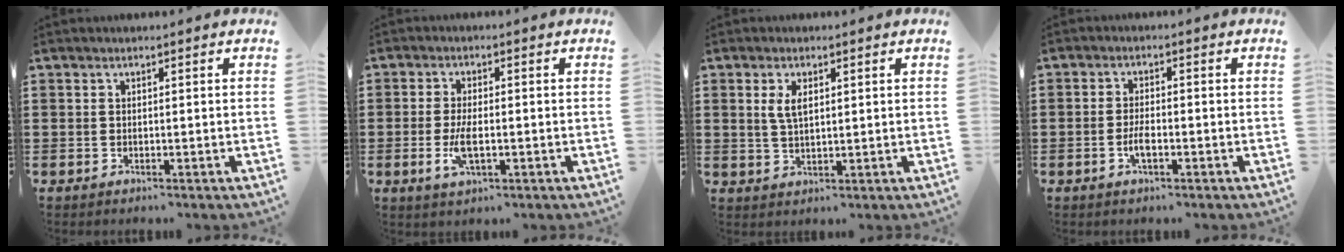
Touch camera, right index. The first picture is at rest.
{"total": 4.4, "force": [-0.9, 1.6, 4.0], "torque": [-0.088, -0.002, -0.021]}
{"total": 3.3, "force": [1.1, 1.4, 2.8], "torque": [-0.059, 0.006, 0.019]}
{"total": 2.7, "force": [-1.0, 1.0, 2.3], "torque": [-0.048, 0.000, -0.021]}